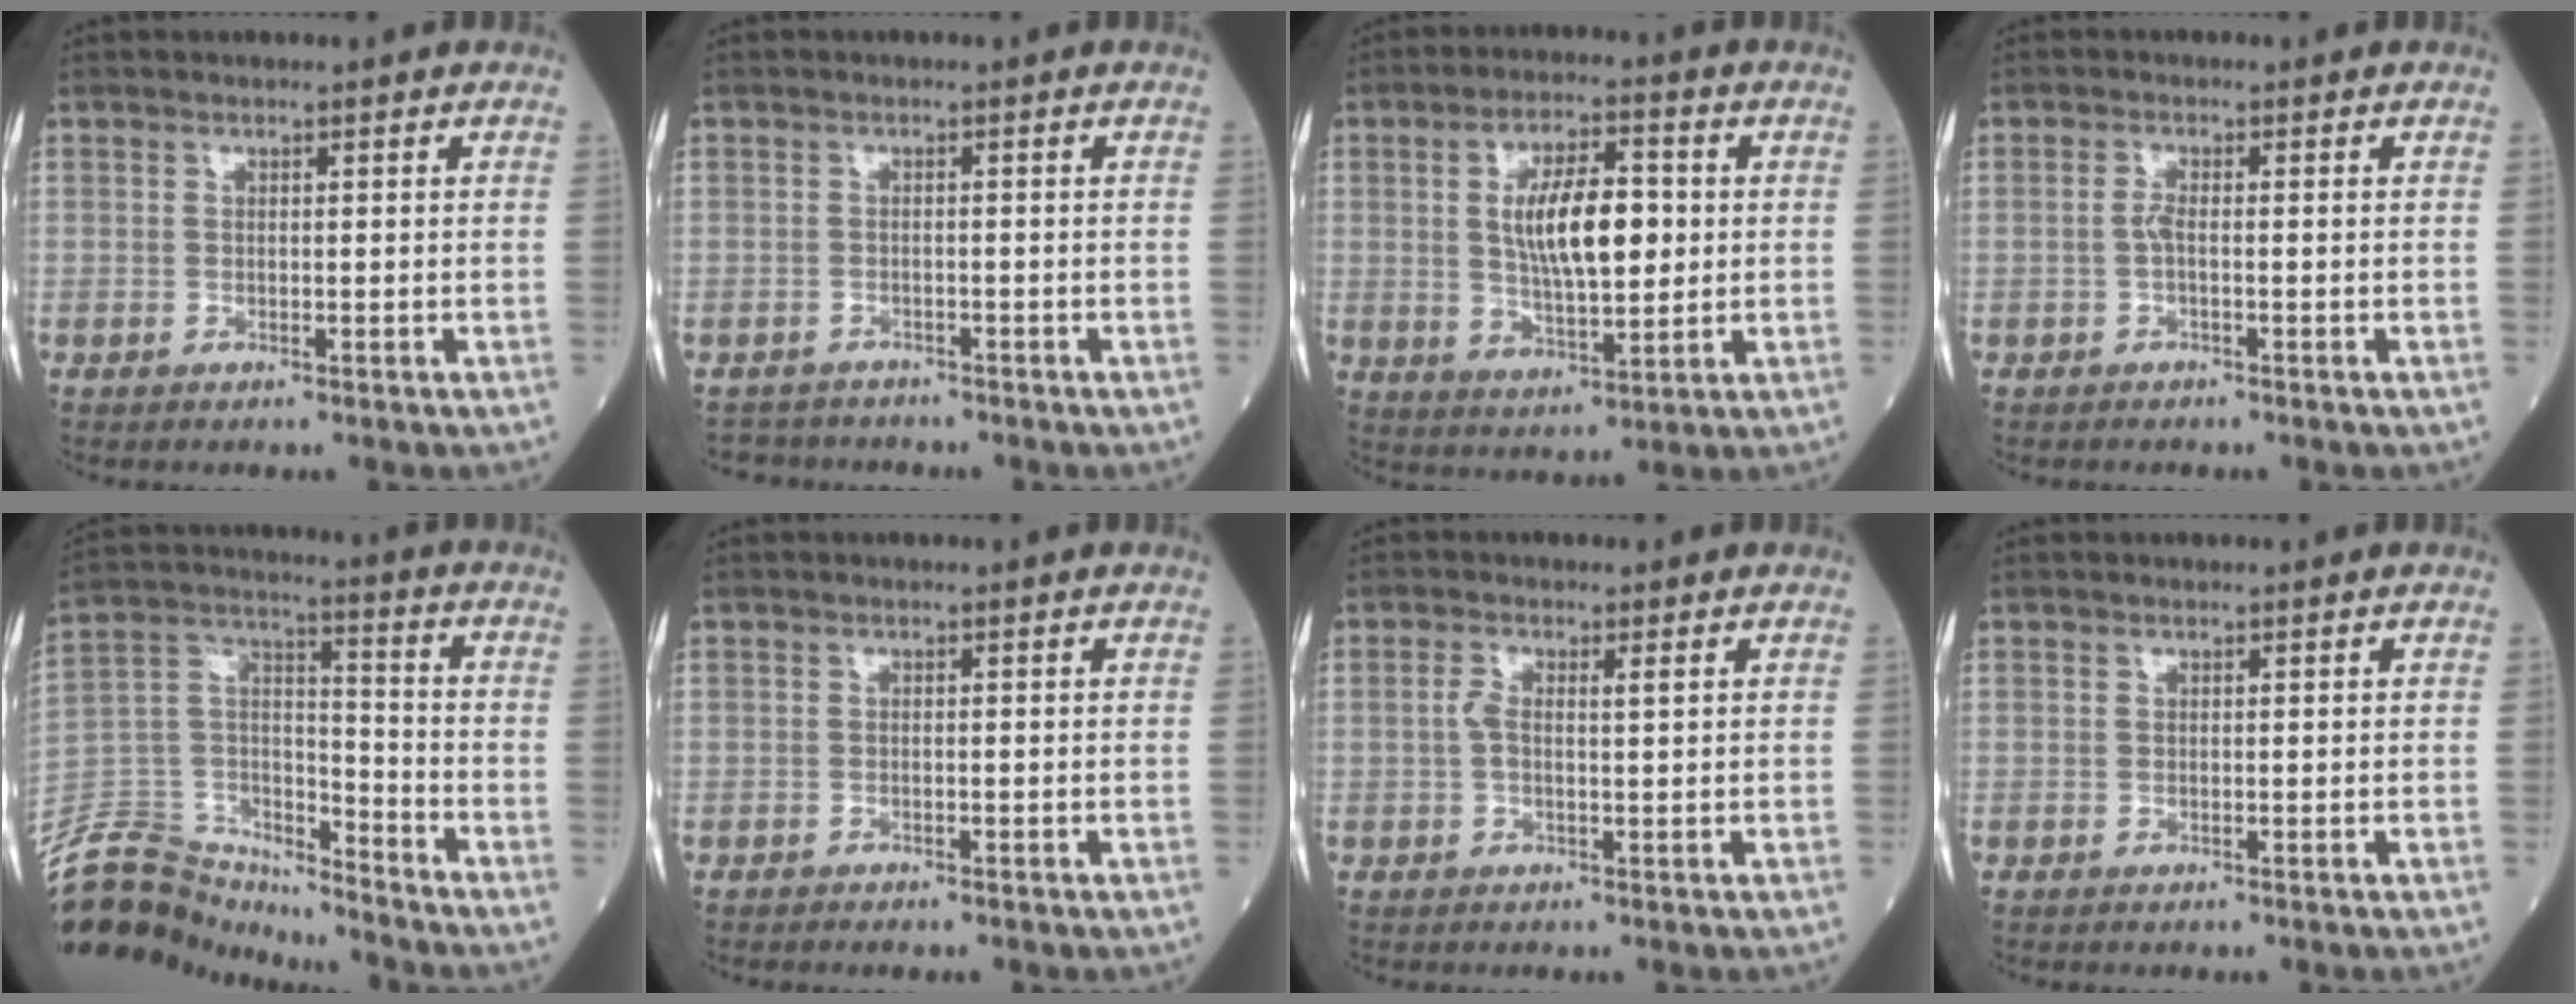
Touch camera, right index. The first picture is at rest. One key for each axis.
{"total": 3.2, "fx": -2.9, "fy": 1.1, "fz": -0.7, "tx": 0.006, "ty": -0.004, "tz": -0.052}
{"total": 11.0, "fx": 1.3, "fy": 3.6, "fz": 10.3, "tx": -0.186, "ty": 0.007, "tz": 0.023}
{"total": 1.4, "fx": -0.4, "fy": 0.2, "fz": 1.4, "tx": -0.028, "ty": 0.002, "tz": -0.010}
{"total": 17.4, "fx": -15.9, "fy": 5.9, "fz": 3.7, "tx": -0.081, "ty": 0.058, "tz": -0.272}
{"total": 1.3, "fx": -1.1, "fy": 0.5, "fz": 0.5, "tx": -0.013, "ty": -0.002, "tz": -0.014}
{"total": 2.4, "fx": 0.5, "fy": 0.6, "fz": 2.3, "tx": -0.054, "ty": 0.014, "tz": 0.009}
{"total": 0.0}